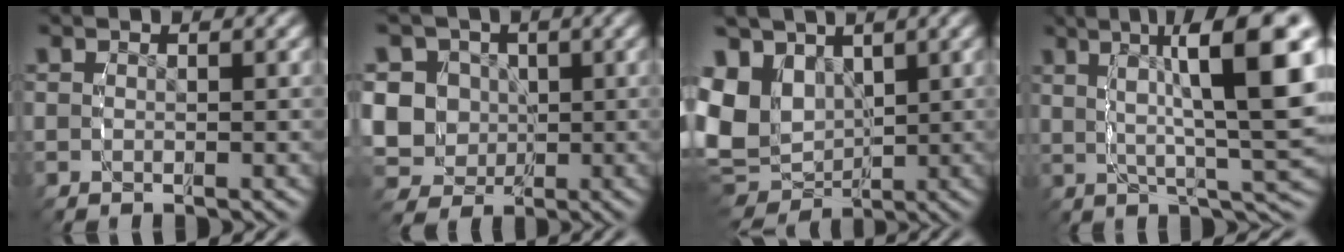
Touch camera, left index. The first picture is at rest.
{"total": 14.0, "force": [-0.3, 13.1, 5.0], "torque": [-0.144, -0.047, -0.005]}
{"total": 10.6, "force": [-0.1, 8.7, 6.1], "torque": [-0.144, -0.045, 0.019]}
{"total": 11.4, "force": [3.6, 2.7, 10.5], "torque": [-0.120, 0.023, 0.052]}